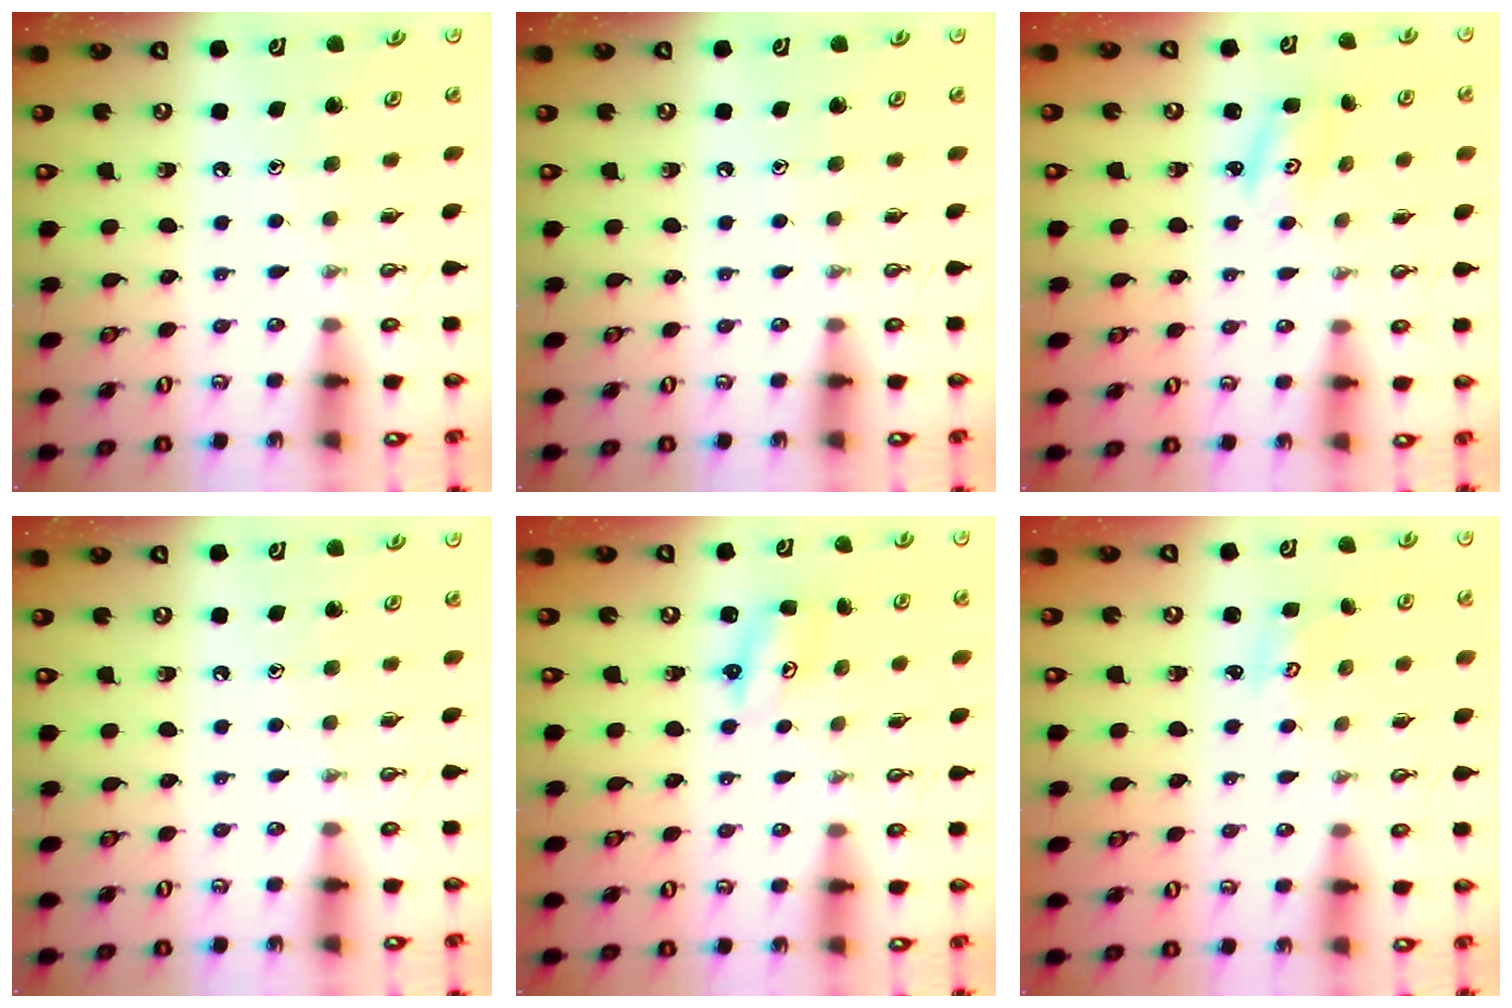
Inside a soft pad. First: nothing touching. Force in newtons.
{"total": 0.0}
{"total": 1.6, "press": 1.5, "slide": 0.1}
{"total": 0.0}
{"total": 2.9, "press": 2.9, "slide": 0.3}
{"total": 1.8, "press": 1.8, "slide": 0.2}